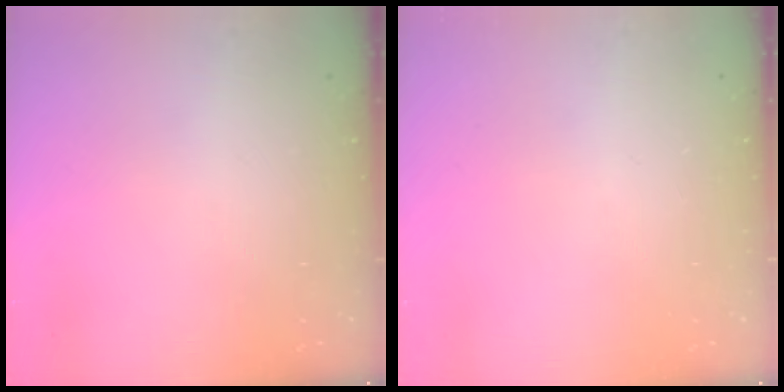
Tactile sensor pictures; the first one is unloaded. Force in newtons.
{"total": 0.0}